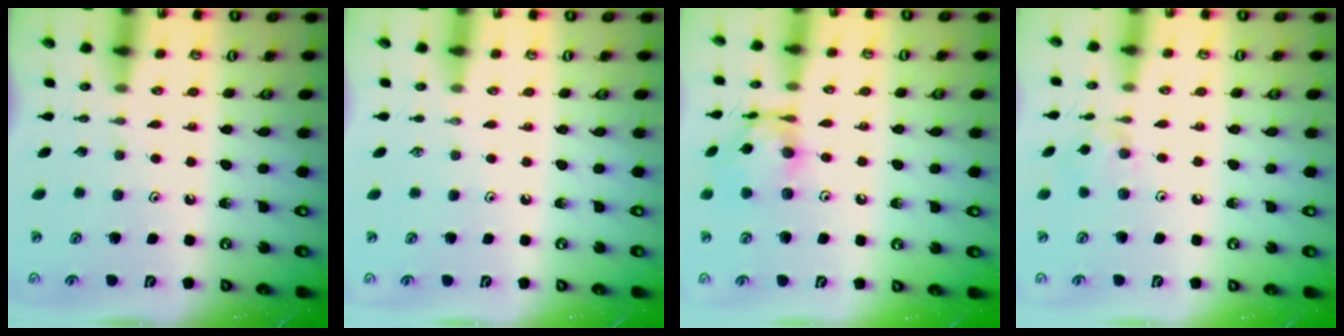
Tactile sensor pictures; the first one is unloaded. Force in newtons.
{"total": 0.0}
{"total": 13.1, "press": 13.0, "slide": 1.0}
{"total": 6.0, "press": 6.0, "slide": 0.7}